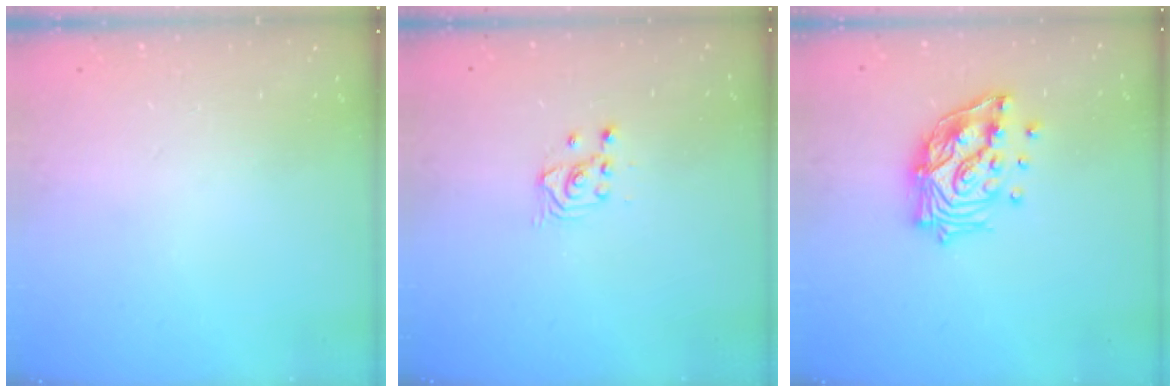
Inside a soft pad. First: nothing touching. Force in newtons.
{"total": 2.7, "press": 2.7, "slide": 0.3}
{"total": 15.2, "press": 15.1, "slide": 1.7}